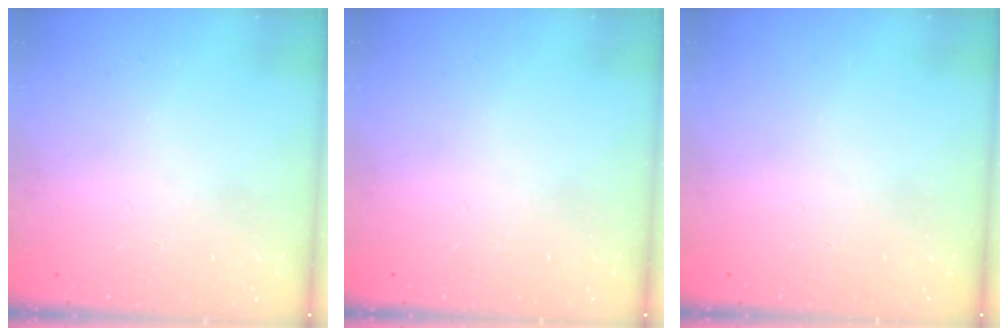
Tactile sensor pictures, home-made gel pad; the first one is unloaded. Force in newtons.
{"total": 0.0}
{"total": 0.0}